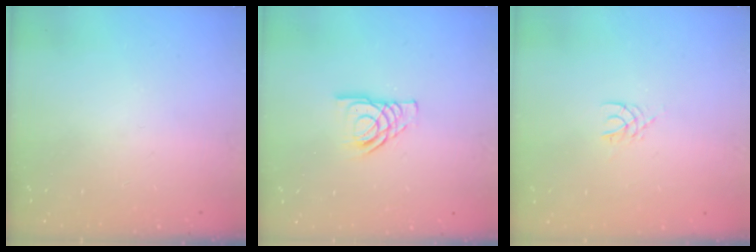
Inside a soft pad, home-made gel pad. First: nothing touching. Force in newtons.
{"total": 7.9, "press": 7.9, "slide": 0.8}
{"total": 2.5, "press": 2.5, "slide": 0.4}